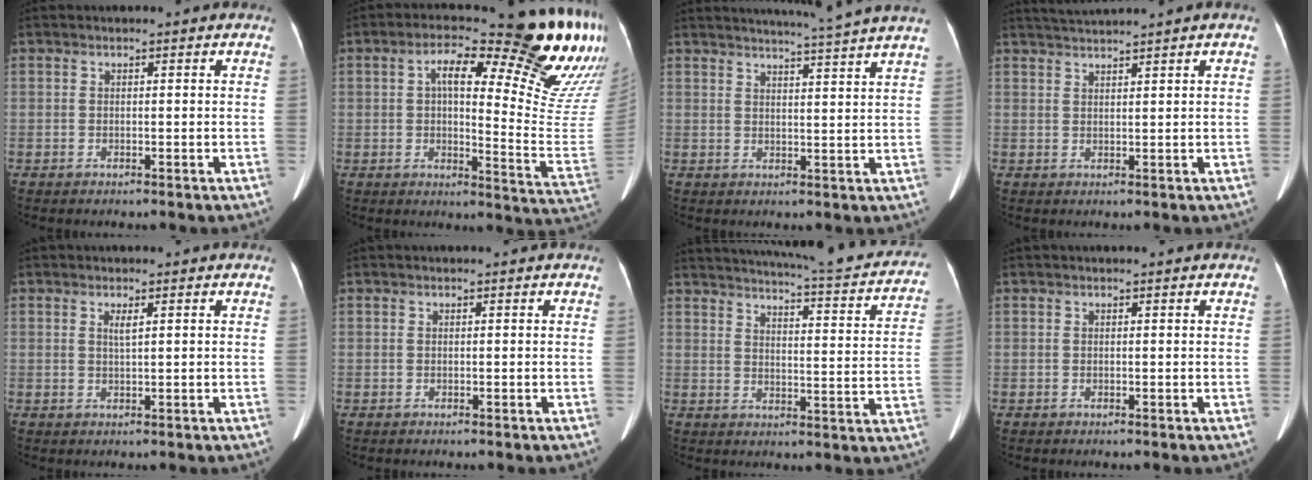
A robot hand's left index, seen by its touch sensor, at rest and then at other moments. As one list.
[{"total": 23.9, "force": [13.0, 4.2, 19.6], "torque": [-0.215, -0.002, 0.161]}, {"total": 11.5, "force": [10.3, -2.4, 4.4], "torque": [-0.067, -0.026, 0.123]}, {"total": 3.9, "force": [3.4, -1.4, 1.2], "torque": [-0.023, 0.012, 0.067]}, {"total": 1.4, "force": [0.8, 0.1, 1.2], "torque": [-0.023, 0.001, 0.015]}, {"total": 0.9, "force": [0.9, 0.0, 0.3], "torque": [-0.007, 0.008, 0.014]}, {"total": 25.4, "force": [22.8, 3.0, 11.0], "torque": [-0.155, -0.046, 0.267]}, {"total": 1.5, "force": [1.3, 0.0, 0.6], "torque": [-0.009, 0.009, 0.018]}]